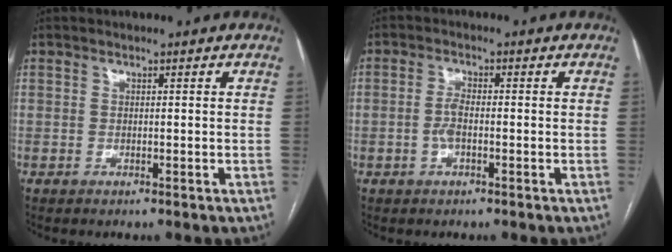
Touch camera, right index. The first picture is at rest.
{"total": 2.7, "force": [-0.7, 0.9, 2.5], "torque": [-0.055, 0.002, -0.013]}